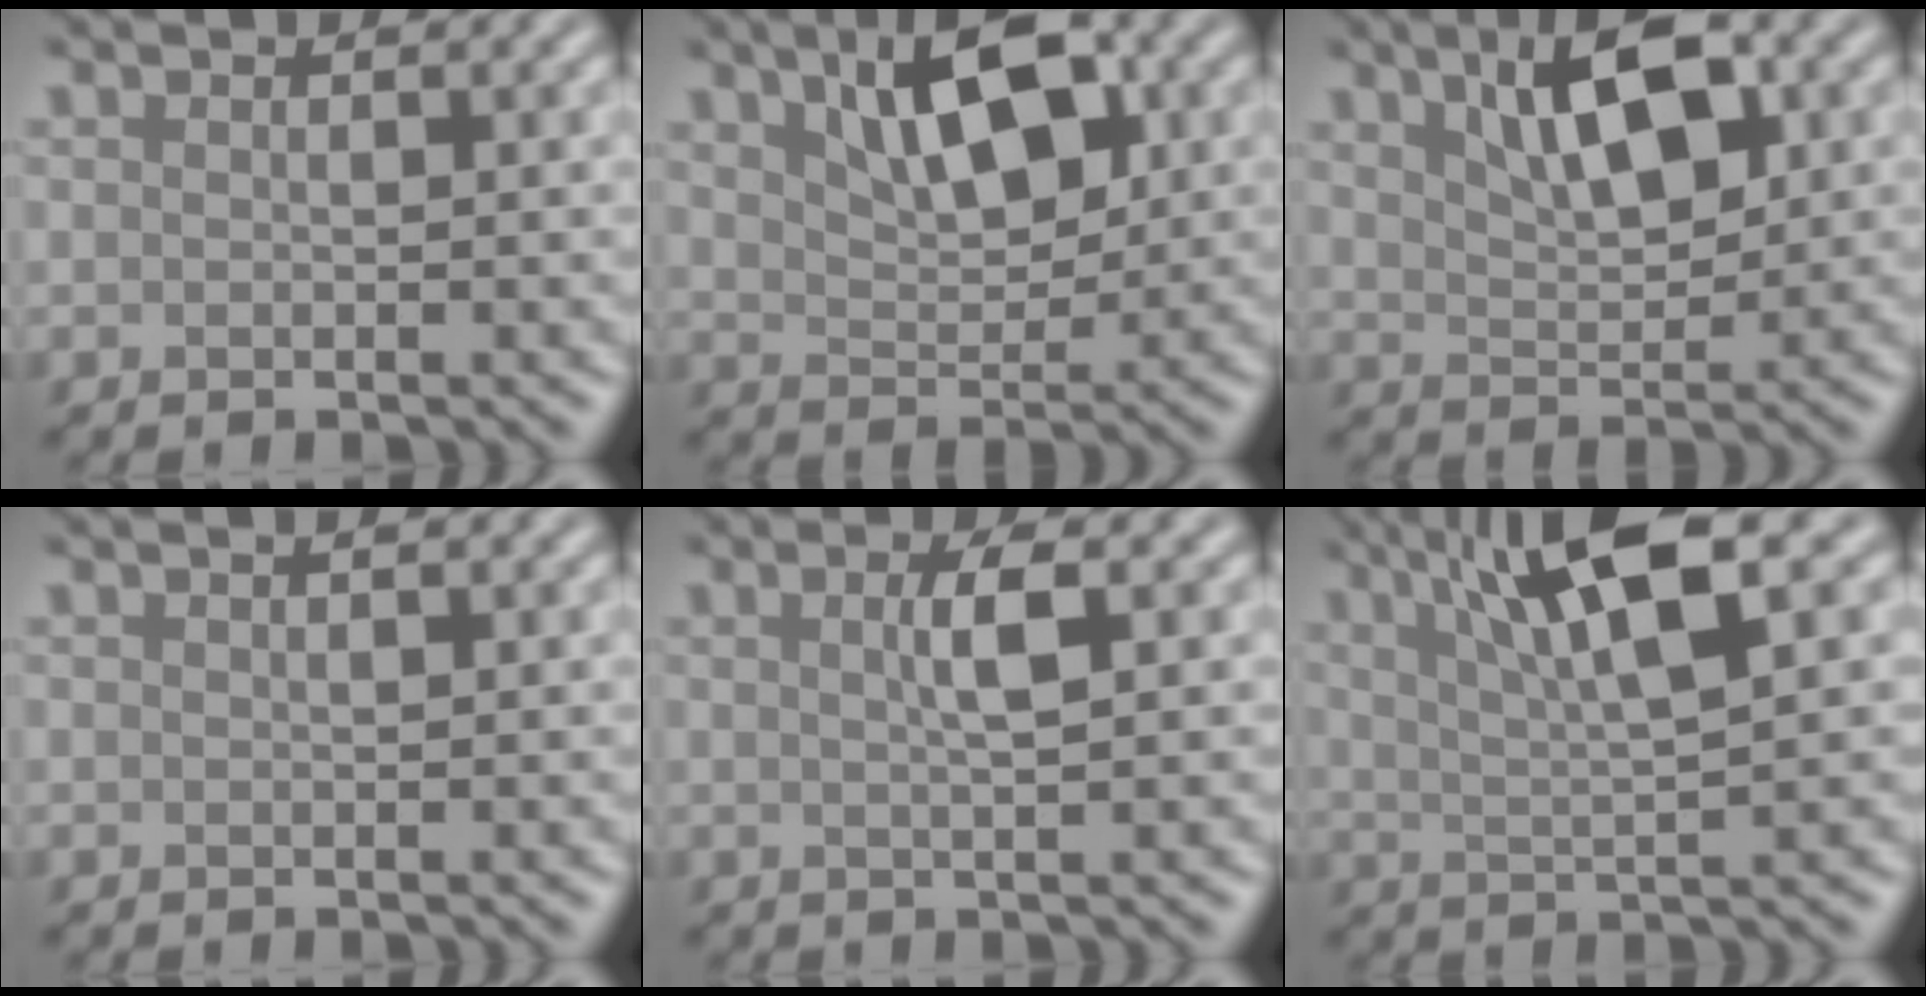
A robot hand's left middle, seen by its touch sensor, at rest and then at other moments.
{"total": 6.3, "force": [2.6, 2.9, 4.9], "torque": [-0.087, 0.013, 0.046]}
{"total": 6.0, "force": [2.5, 2.3, 4.9], "torque": [-0.090, 0.011, 0.045]}
{"total": 1.6, "force": [0.8, 0.7, 1.1], "torque": [-0.004, 0.007, -0.009]}
{"total": 2.2, "force": [0.2, 0.4, 2.1], "torque": [-0.035, 0.008, 0.005]}
{"total": 8.0, "force": [3.5, 1.5, 7.0], "torque": [-0.121, 0.017, 0.070]}